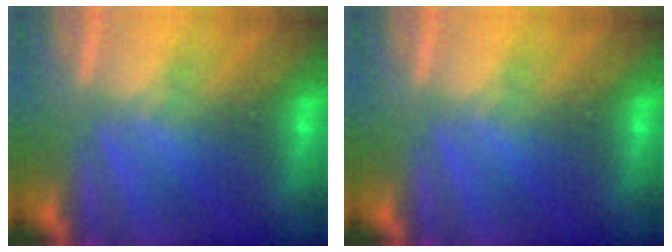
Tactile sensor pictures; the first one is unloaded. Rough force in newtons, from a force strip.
{"total": 0.0}